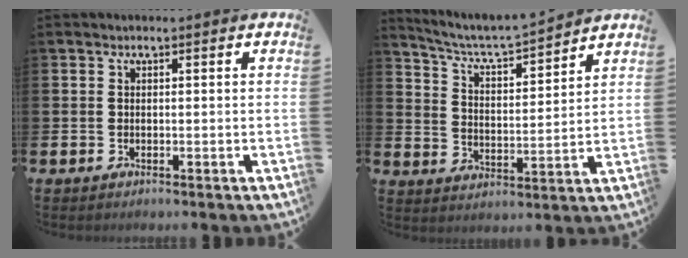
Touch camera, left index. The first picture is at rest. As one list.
[{"total": 6.3, "force": [6.0, 0.7, 1.8], "torque": [-0.062, -0.045, 0.101]}]